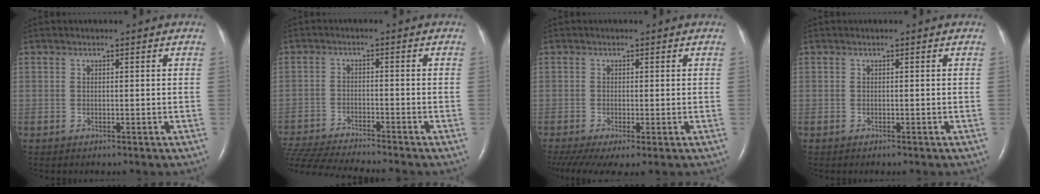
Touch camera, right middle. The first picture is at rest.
{"total": 14.3, "force": [-13.2, -0.4, 5.3], "torque": [-0.101, -0.019, -0.220]}
{"total": 7.0, "force": [-4.2, 1.8, 5.3], "torque": [-0.096, -0.019, -0.075]}
{"total": 0.0}